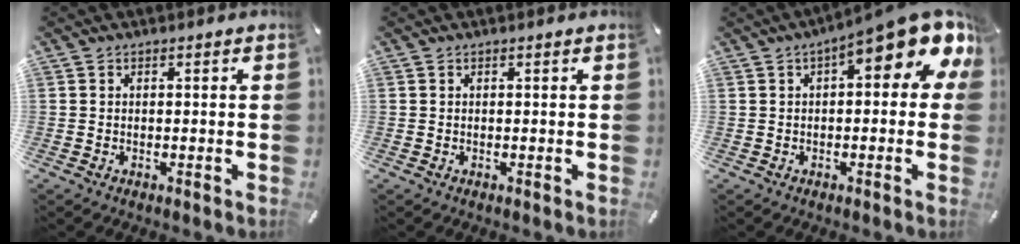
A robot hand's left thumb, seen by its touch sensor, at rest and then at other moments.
{"total": 0.0}
{"total": 12.6, "force": [5.6, 3.8, 10.6], "torque": [-0.139, -0.043, 0.089]}